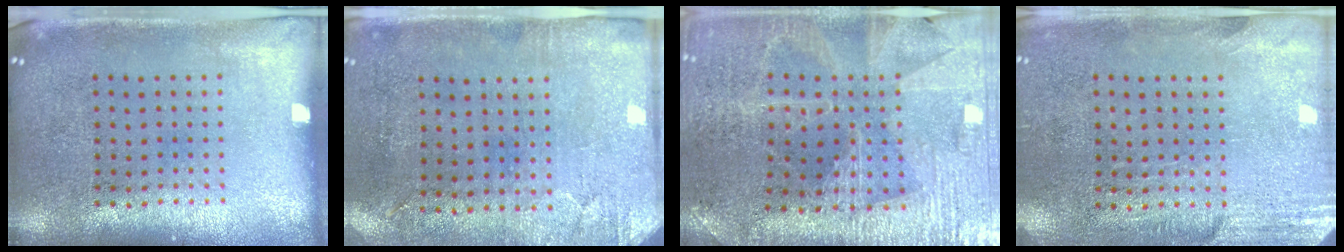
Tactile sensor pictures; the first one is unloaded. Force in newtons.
{"total": 2.8, "press": 2.3, "slide": 1.7}
{"total": 2.3, "press": 2.3, "slide": 0.5}
{"total": 2.8, "press": 2.4, "slide": 1.5}